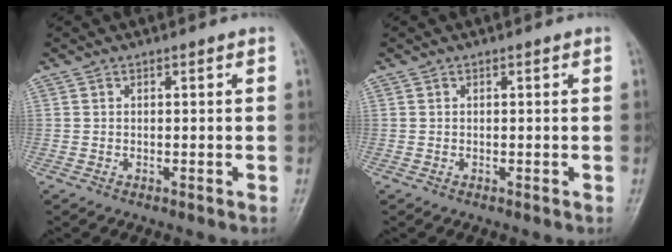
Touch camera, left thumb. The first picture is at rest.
{"total": 0.0}